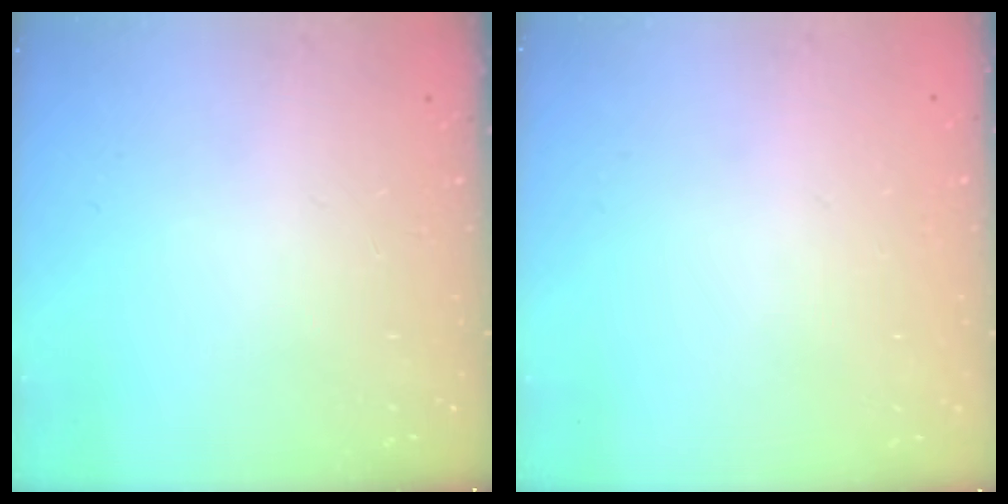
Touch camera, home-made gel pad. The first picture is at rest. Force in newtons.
{"total": 0.0}